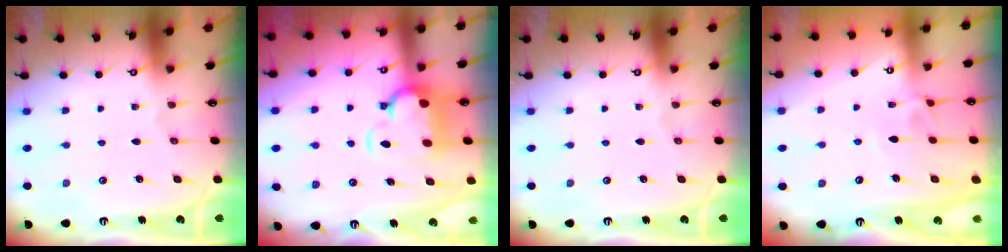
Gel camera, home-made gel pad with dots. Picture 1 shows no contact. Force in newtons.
{"total": 4.3, "press": 4.0, "slide": 1.5}
{"total": 0.0}
{"total": 0.9, "press": 0.2, "slide": 0.8}